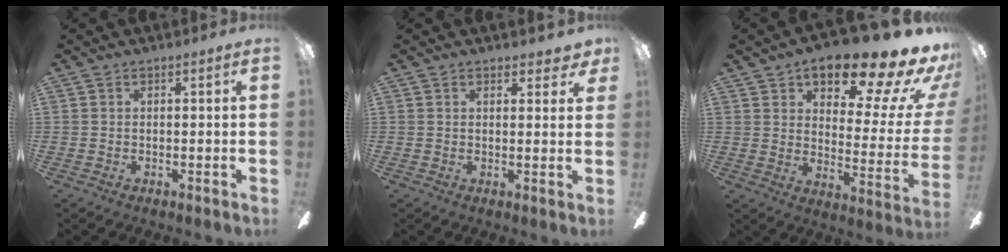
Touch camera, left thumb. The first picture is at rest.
{"total": 2.5, "force": [1.7, 1.2, 1.3], "torque": [-0.003, -0.008, 0.027]}
{"total": 21.2, "force": [15.5, 7.2, 12.4], "torque": [-0.170, -0.108, 0.251]}